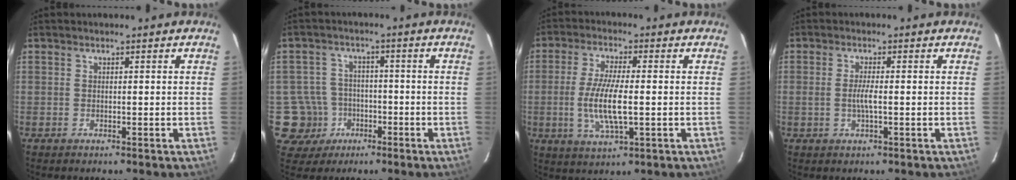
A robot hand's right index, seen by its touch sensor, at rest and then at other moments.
{"total": 7.8, "force": [-2.8, 7.3, 0.0], "torque": [-0.021, 0.028, -0.041]}
{"total": 9.6, "force": [-1.2, 2.3, 9.2], "torque": [-0.186, -0.010, -0.023]}
{"total": 2.7, "force": [-0.3, 0.0, 2.7], "torque": [-0.052, -0.003, -0.006]}